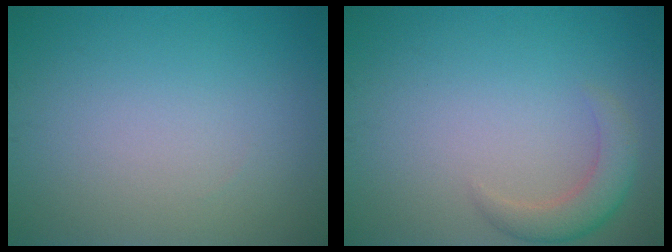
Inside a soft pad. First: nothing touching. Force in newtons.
{"total": 2.8, "press": 2.8, "slide": 0.2}